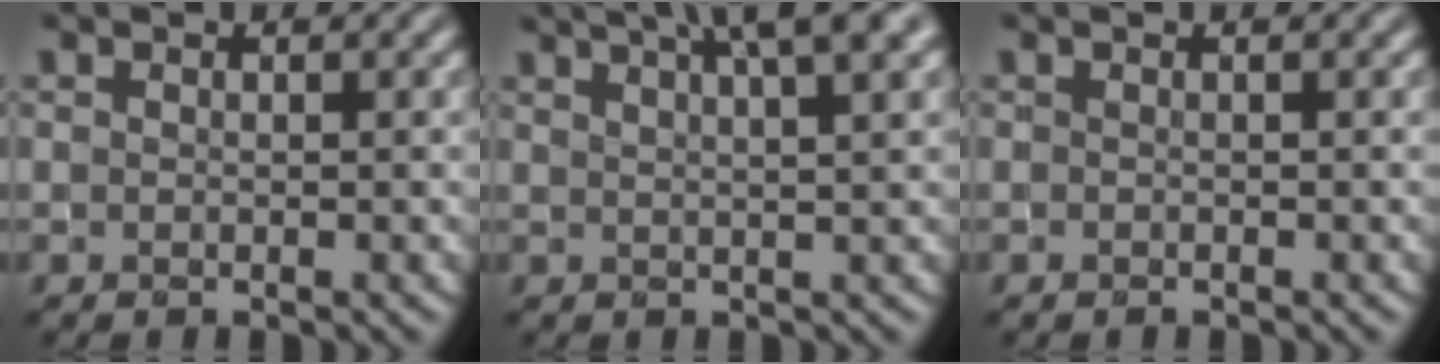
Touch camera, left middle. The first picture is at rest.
{"total": 6.9, "force": [4.5, 1.6, 5.0], "torque": [-0.043, 0.031, 0.041]}
{"total": 0.5, "force": [-0.2, 0.1, 0.5], "torque": [-0.009, -0.002, -0.003]}